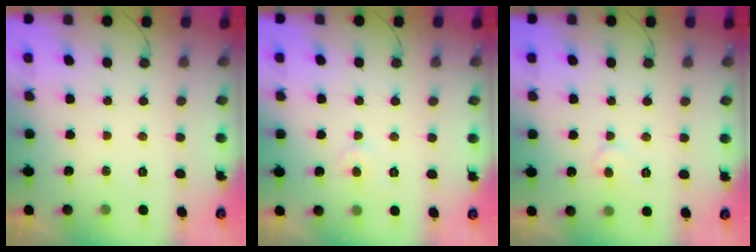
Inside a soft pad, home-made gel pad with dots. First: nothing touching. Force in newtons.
{"total": 3.3, "press": 3.3, "slide": 0.4}
{"total": 4.8, "press": 4.7, "slide": 0.6}